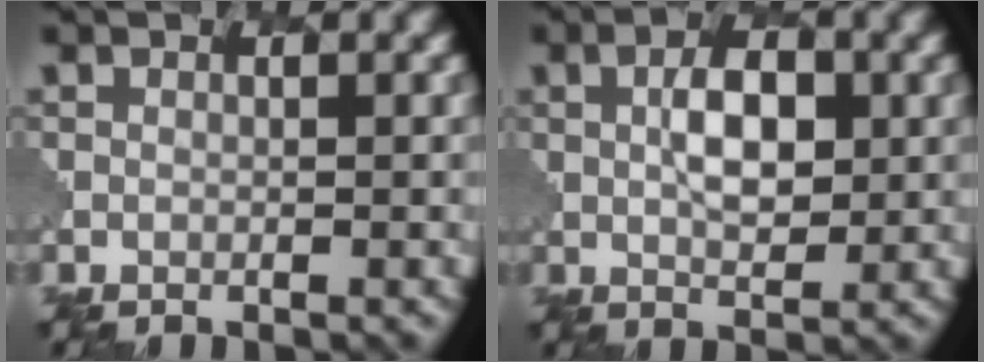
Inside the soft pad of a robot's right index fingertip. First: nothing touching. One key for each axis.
{"total": 4.1, "fx": 0.7, "fy": 2.1, "fz": 3.5, "tx": -0.063, "ty": 0.003, "tz": 0.012}